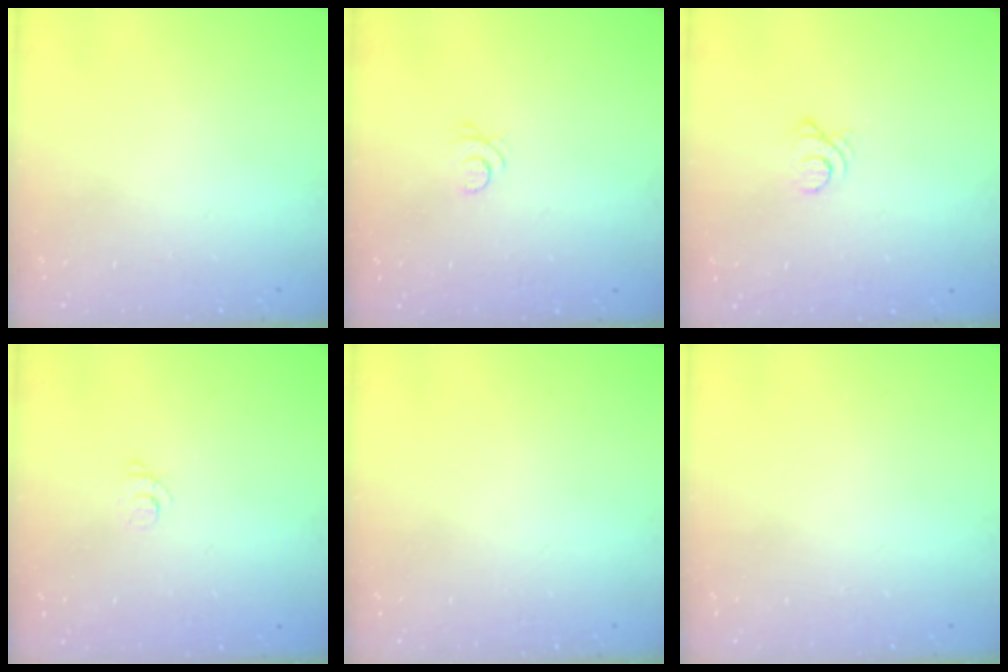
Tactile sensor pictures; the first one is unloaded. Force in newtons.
{"total": 3.0, "press": 2.9, "slide": 0.4}
{"total": 3.2, "press": 3.1, "slide": 0.4}
{"total": 2.4, "press": 2.4, "slide": 0.3}
{"total": 0.0}
{"total": 0.0}